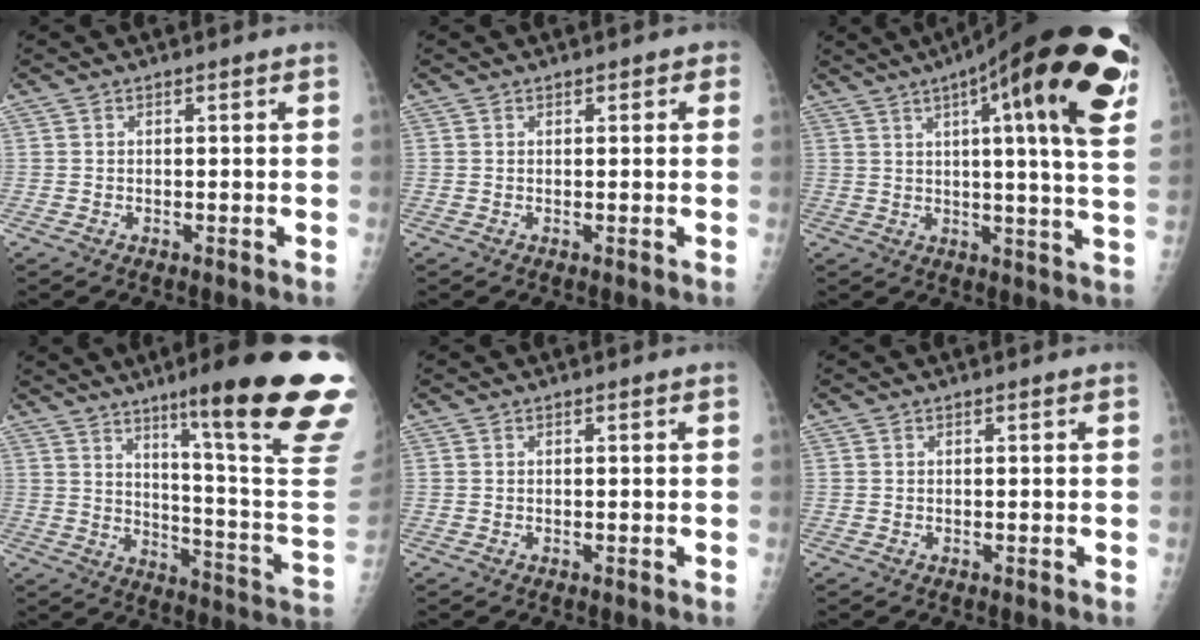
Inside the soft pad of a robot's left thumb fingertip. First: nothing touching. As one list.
[{"total": 1.6, "force": [0.7, 0.9, 1.2], "torque": [-0.004, 0.002, 0.006]}, {"total": 26.6, "force": [12.9, 4.5, 22.8], "torque": [-0.282, -0.016, 0.170]}, {"total": 26.5, "force": [15.6, 2.0, 21.4], "torque": [-0.236, -0.084, 0.224]}, {"total": 0.0}, {"total": 0.0}]